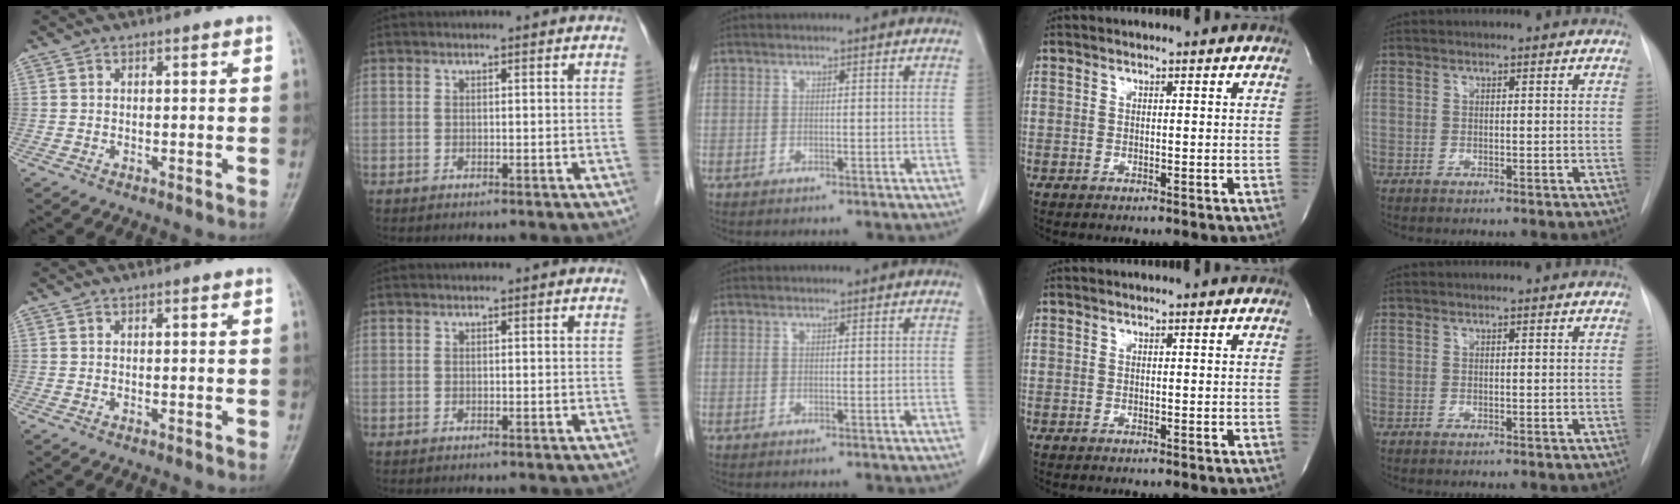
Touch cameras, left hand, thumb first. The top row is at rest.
{}